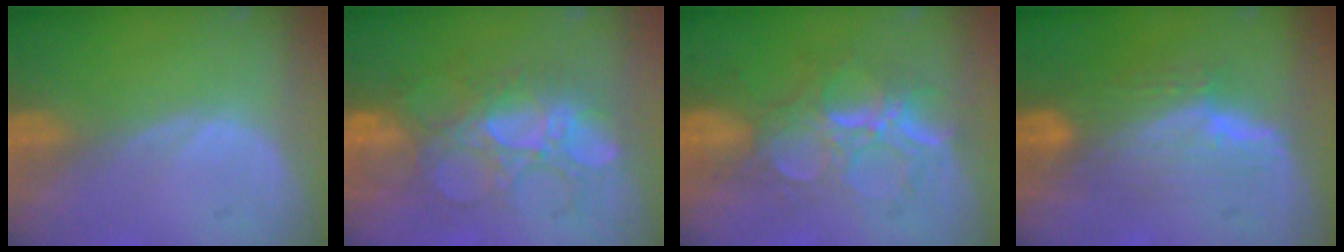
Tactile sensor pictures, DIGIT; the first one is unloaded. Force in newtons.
{"total": 8.8, "press": 8.6, "slide": 1.6}
{"total": 8.9, "press": 7.8, "slide": 4.3}
{"total": 7.5, "press": 6.9, "slide": 3.0}